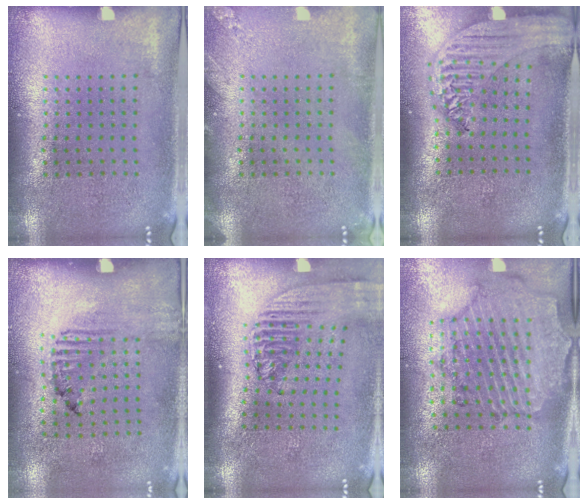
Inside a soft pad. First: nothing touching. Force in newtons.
{"total": 1.2, "press": 1.2, "slide": 0.1}
{"total": 2.3, "press": 2.0, "slide": 1.1}
{"total": 1.8, "press": 1.0, "slide": 1.5}
{"total": 2.2, "press": 1.7, "slide": 1.3}
{"total": 1.6, "press": 1.6, "slide": 0.3}